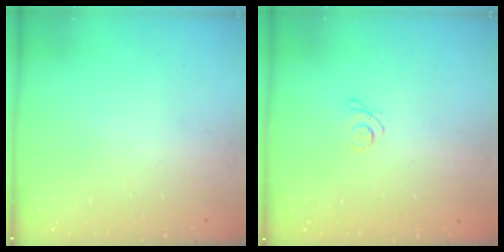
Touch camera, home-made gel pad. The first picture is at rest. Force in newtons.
{"total": 2.6, "press": 2.5, "slide": 0.3}